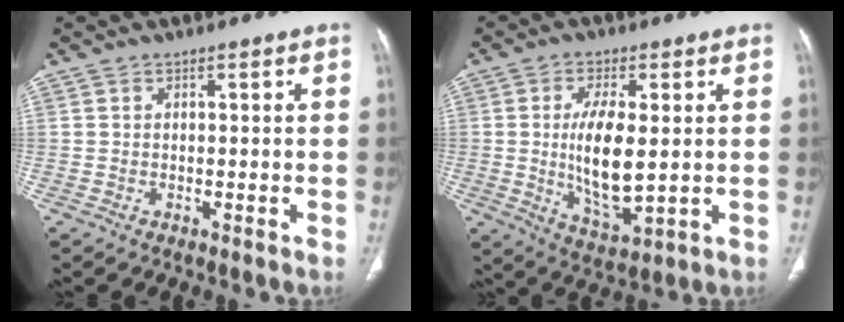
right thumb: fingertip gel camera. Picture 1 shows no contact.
{"total": 11.7, "force": [0.4, 4.7, 10.8], "torque": [-0.196, -0.022, 0.016]}